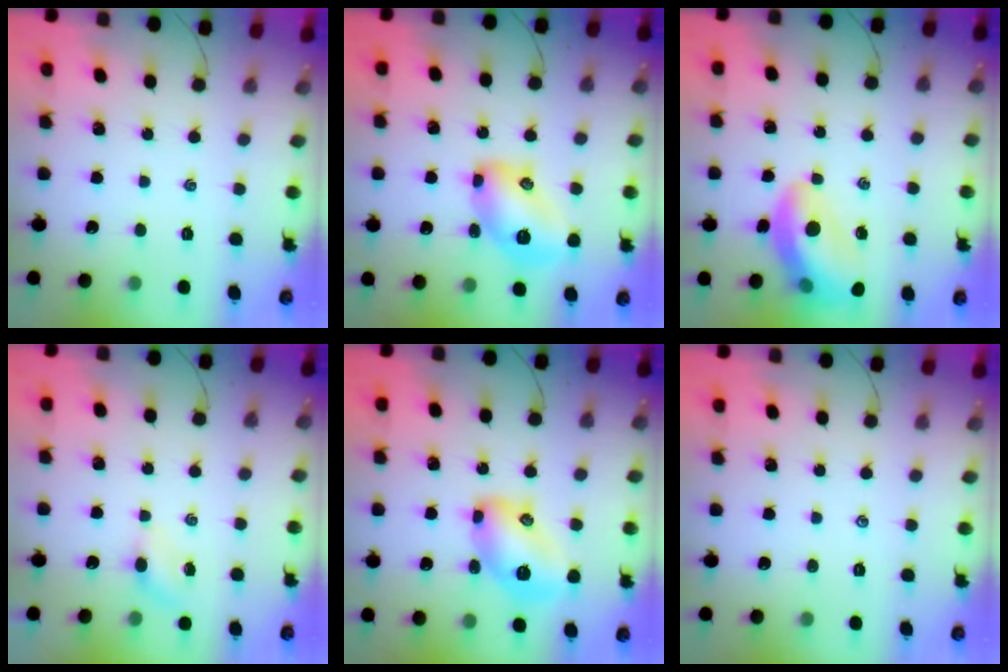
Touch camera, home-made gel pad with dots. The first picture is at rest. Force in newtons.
{"total": 11.7, "press": 11.7, "slide": 0.8}
{"total": 13.4, "press": 12.9, "slide": 3.3}
{"total": 3.0, "press": 2.9, "slide": 0.9}
{"total": 11.7, "press": 11.7, "slide": 0.8}
{"total": 0.0}